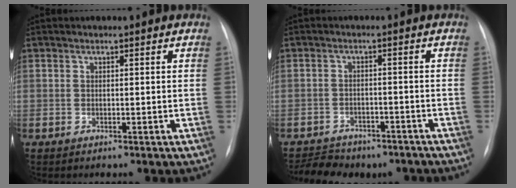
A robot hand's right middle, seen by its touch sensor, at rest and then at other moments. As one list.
[{"total": 9.7, "force": [-7.9, 4.8, 2.8], "torque": [-0.048, 0.010, -0.101]}]